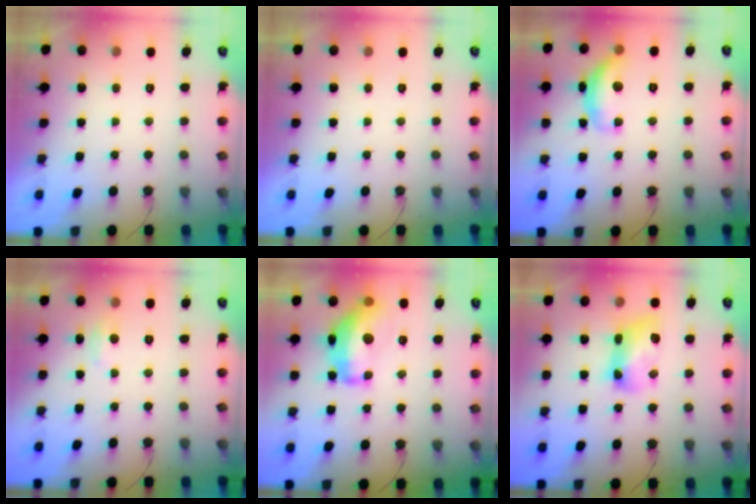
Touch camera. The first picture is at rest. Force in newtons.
{"total": 0.0}
{"total": 12.6, "press": 12.6, "slide": 0.7}
{"total": 3.0, "press": 3.0, "slide": 0.4}
{"total": 15.7, "press": 15.6, "slide": 0.8}
{"total": 12.1, "press": 12.1, "slide": 0.6}